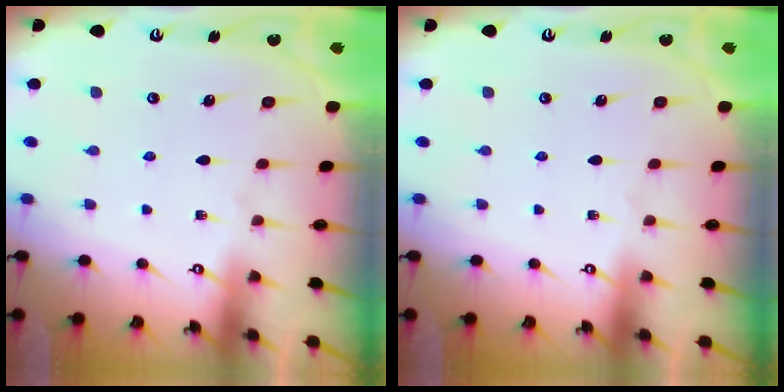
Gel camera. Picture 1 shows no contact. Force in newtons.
{"total": 0.0}